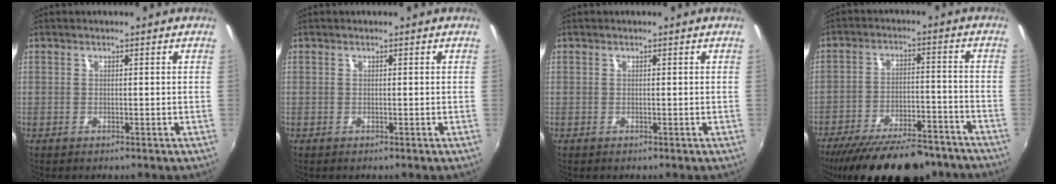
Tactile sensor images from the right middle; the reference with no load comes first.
{"total": 0.0}
{"total": 0.0}
{"total": 21.6, "force": [-18.1, 6.3, 10.0], "torque": [-0.184, -0.017, -0.249]}